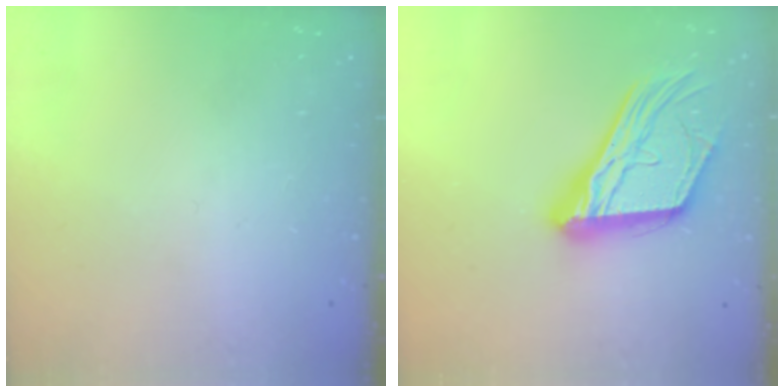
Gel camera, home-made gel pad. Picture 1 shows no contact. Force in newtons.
{"total": 19.6, "press": 19.5, "slide": 1.8}